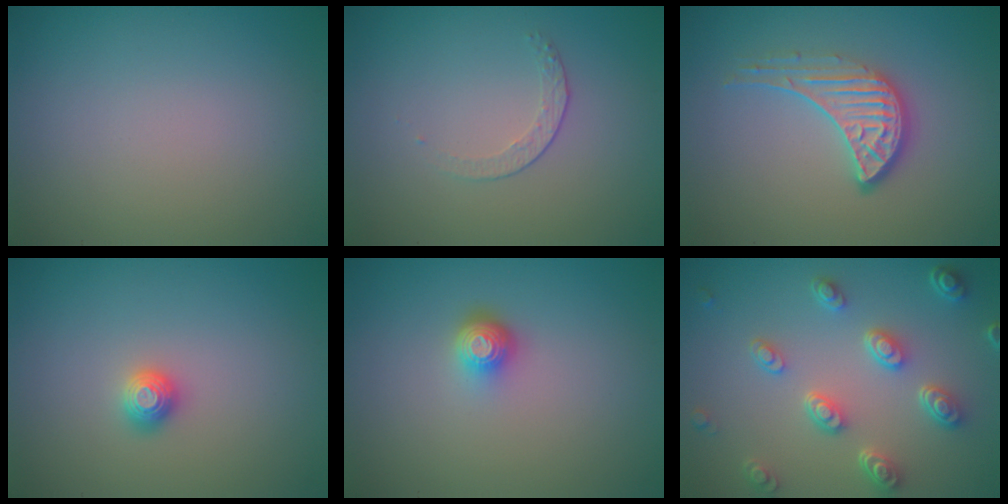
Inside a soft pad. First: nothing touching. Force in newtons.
{"total": 1.4, "press": 0.7, "slide": 1.2}
{"total": 3.3, "press": 2.9, "slide": 1.6}
{"total": 1.1, "press": 1.1, "slide": 0.2}
{"total": 1.9, "press": 1.4, "slide": 1.3}
{"total": 4.9, "press": 3.8, "slide": 3.1}